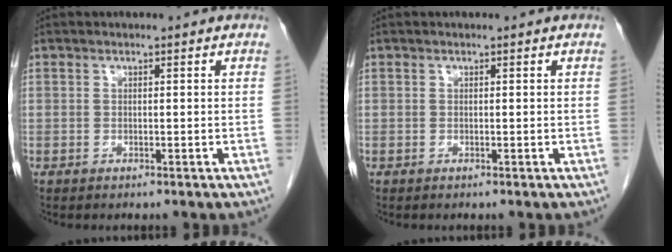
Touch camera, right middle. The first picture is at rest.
{"total": 0.0}